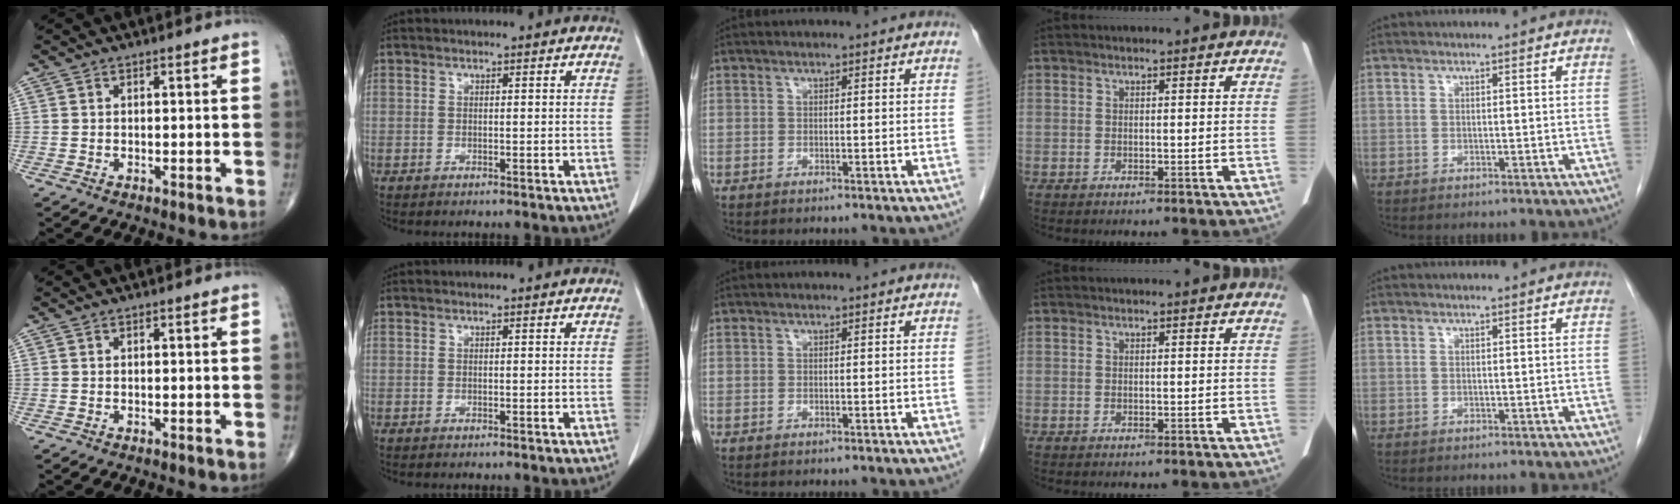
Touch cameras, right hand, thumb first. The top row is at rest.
{}